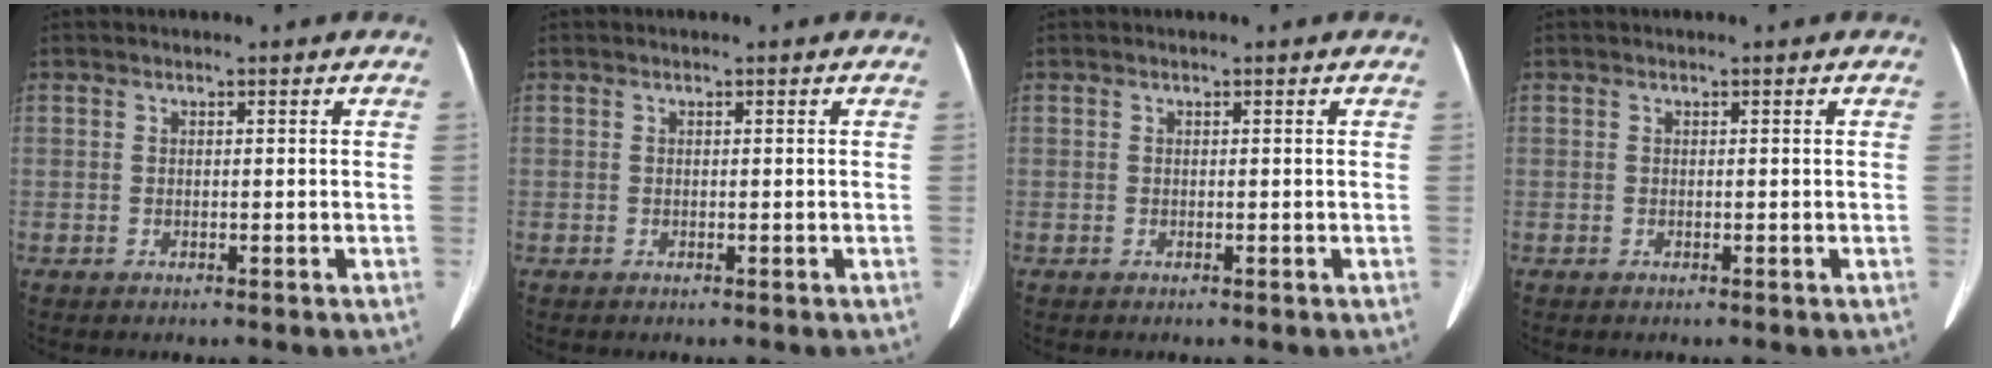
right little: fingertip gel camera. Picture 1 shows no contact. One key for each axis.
{"total": 0.0}
{"total": 0.0}
{"total": 0.0}